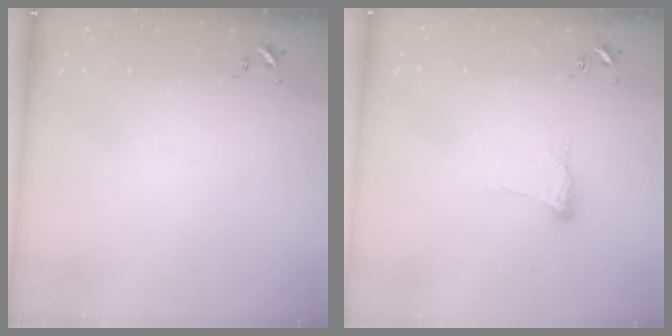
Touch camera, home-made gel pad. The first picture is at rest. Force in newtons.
{"total": 7.7, "press": 7.6, "slide": 0.9}